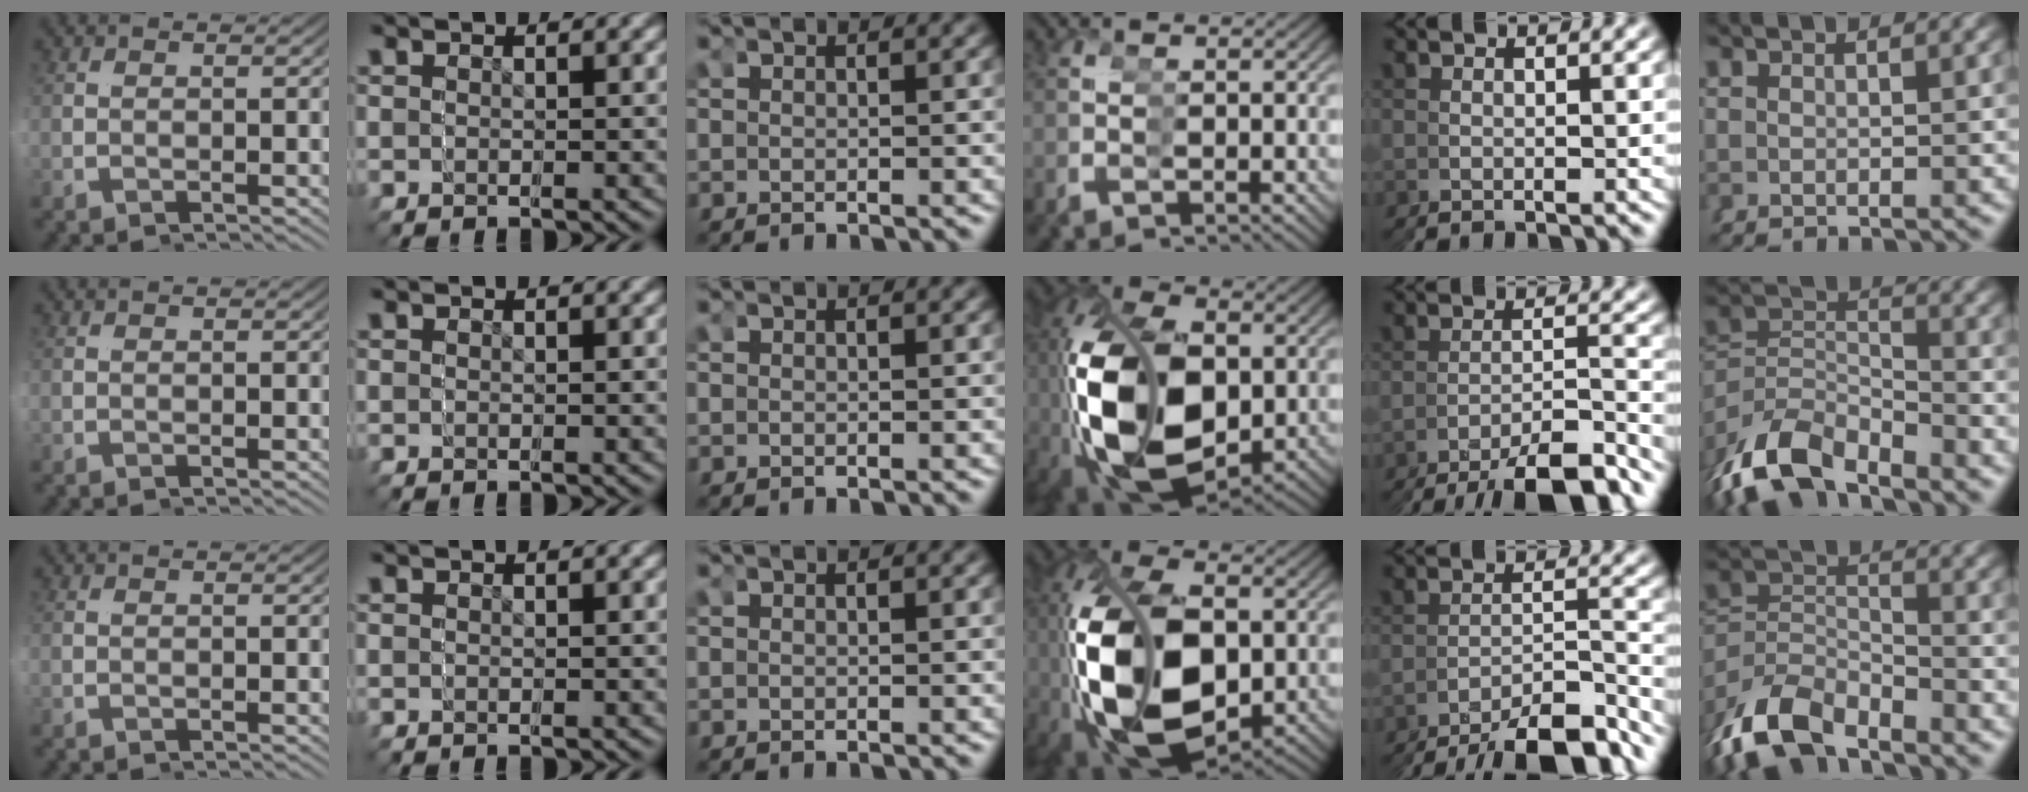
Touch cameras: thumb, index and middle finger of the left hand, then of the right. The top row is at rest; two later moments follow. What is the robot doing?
{"motion": "grasp_and_lifting", "object": "markers"}